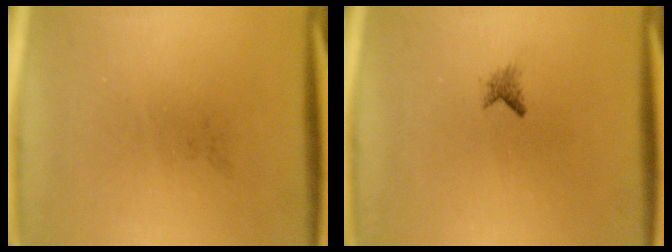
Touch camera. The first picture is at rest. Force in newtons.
{"total": 0.9}